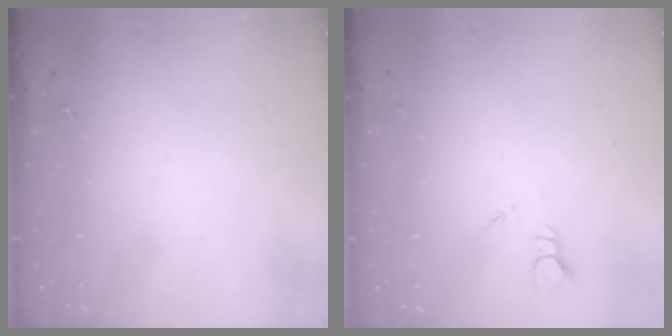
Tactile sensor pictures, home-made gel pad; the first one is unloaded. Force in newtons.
{"total": 1.8, "press": 1.8, "slide": 0.0}